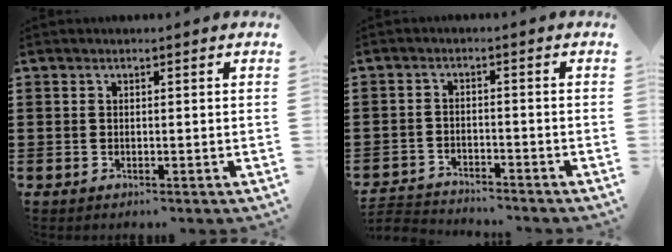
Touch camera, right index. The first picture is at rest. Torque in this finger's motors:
{"motor_torque": [-1.15, 0.99, -1.05, -0.21]}